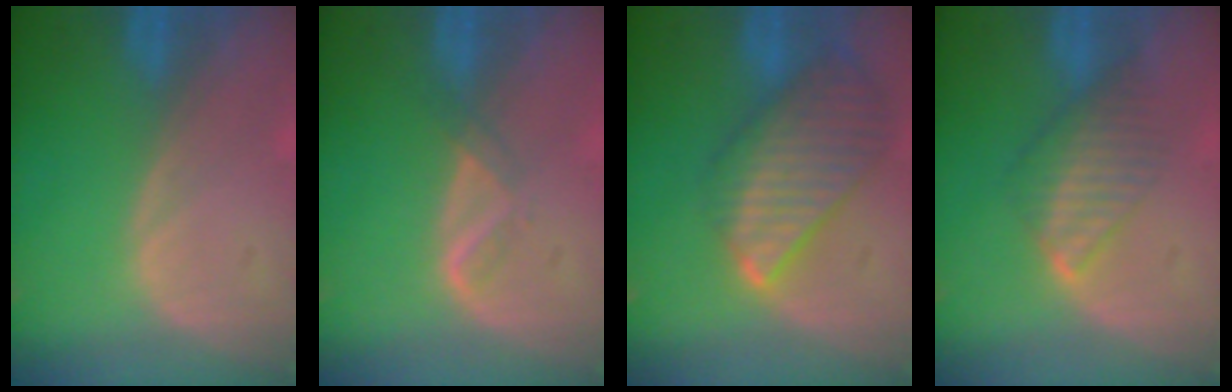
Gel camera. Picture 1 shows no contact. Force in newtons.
{"total": 2.1, "press": 2.0, "slide": 0.6}
{"total": 9.8, "press": 8.5, "slide": 4.8}
{"total": 4.9, "press": 4.8, "slide": 0.8}